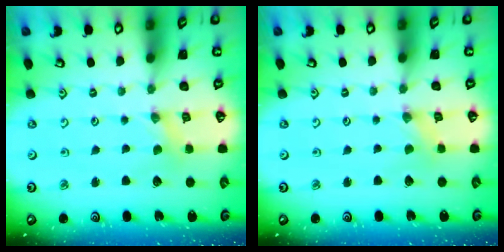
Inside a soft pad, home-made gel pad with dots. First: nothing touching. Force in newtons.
{"total": 0.0}